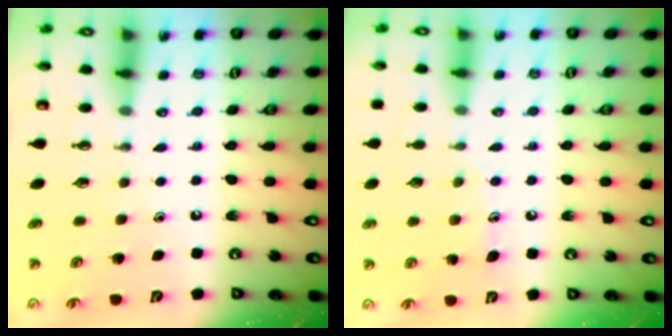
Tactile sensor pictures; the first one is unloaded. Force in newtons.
{"total": 5.7, "press": 5.6, "slide": 0.6}